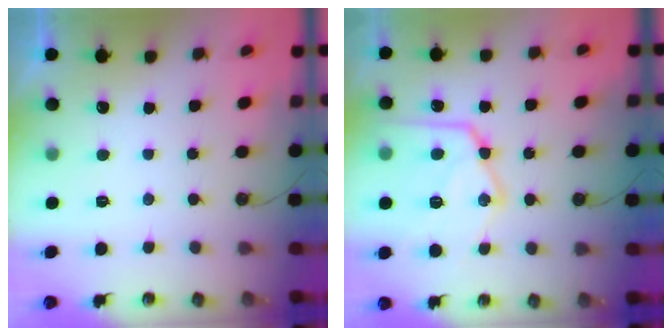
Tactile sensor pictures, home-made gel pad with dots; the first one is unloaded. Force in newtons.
{"total": 19.2, "press": 19.1, "slide": 1.7}